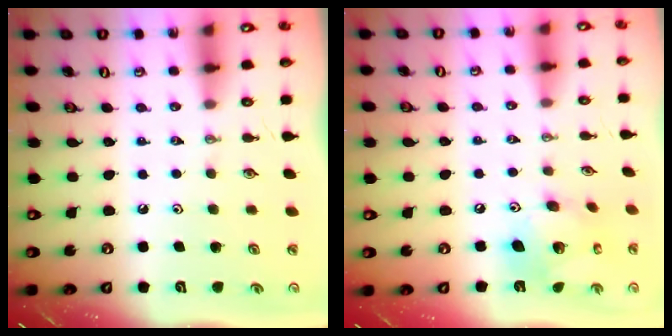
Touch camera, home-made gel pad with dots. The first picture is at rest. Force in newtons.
{"total": 13.9, "press": 13.8, "slide": 1.3}